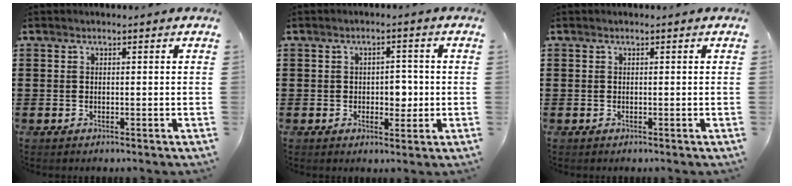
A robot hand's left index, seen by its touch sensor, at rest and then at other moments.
{"total": 3.5, "force": [-0.3, 2.2, 2.7], "torque": [-0.039, 0.000, -0.012]}
{"total": 0.0}